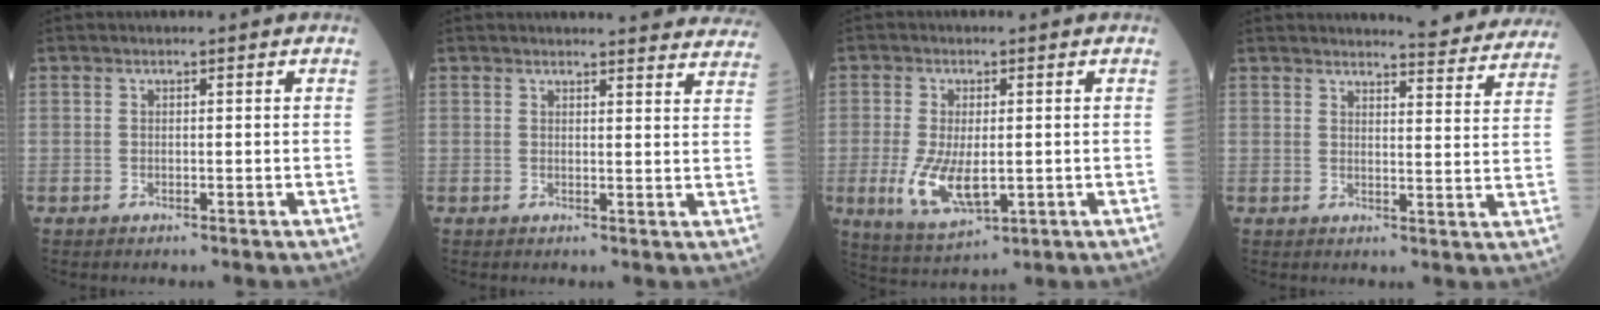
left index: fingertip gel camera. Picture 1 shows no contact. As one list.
[{"total": 15.2, "force": [14.8, 1.7, 3.0], "torque": [-0.004, -0.048, 0.140]}, {"total": 7.8, "force": [-1.2, 3.2, 7.0], "torque": [-0.142, -0.019, -0.011]}, {"total": 11.7, "force": [11.4, 1.0, 2.4], "torque": [-0.014, -0.044, 0.113]}]